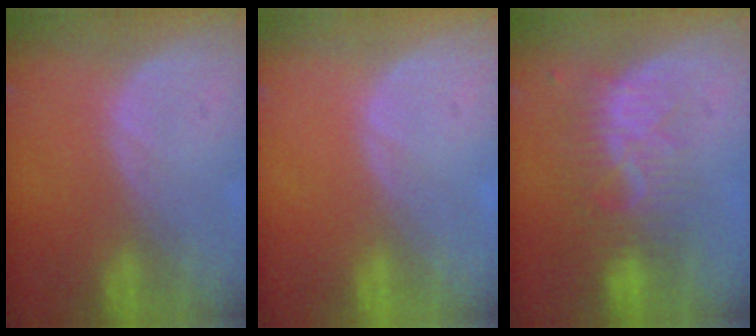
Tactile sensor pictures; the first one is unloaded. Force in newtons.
{"total": 0.0}
{"total": 8.1, "press": 7.2, "slide": 3.8}